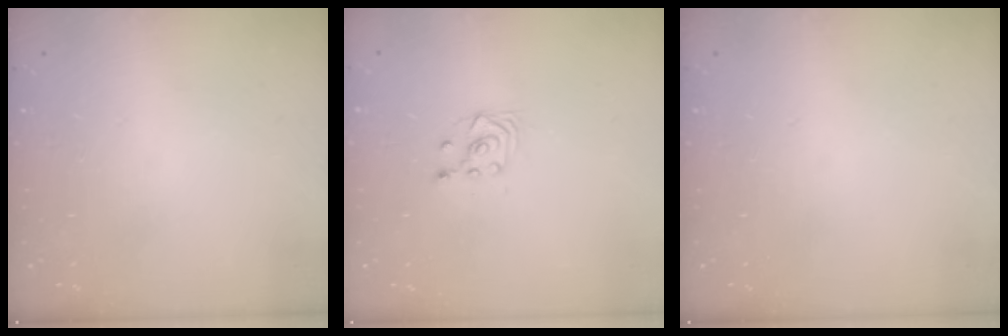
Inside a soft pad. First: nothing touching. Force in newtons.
{"total": 3.2, "press": 3.1, "slide": 0.9}
{"total": 0.0}